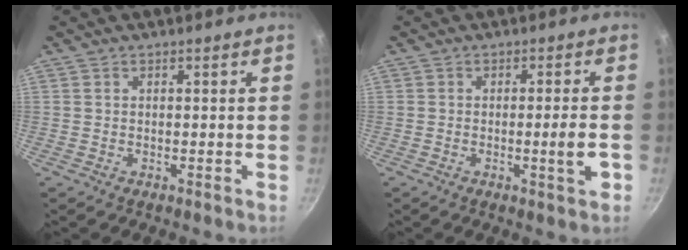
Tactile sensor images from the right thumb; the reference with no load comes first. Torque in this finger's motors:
{"motor_torque": [3.19, 1.82, 1.62, -0.89, 0.45]}